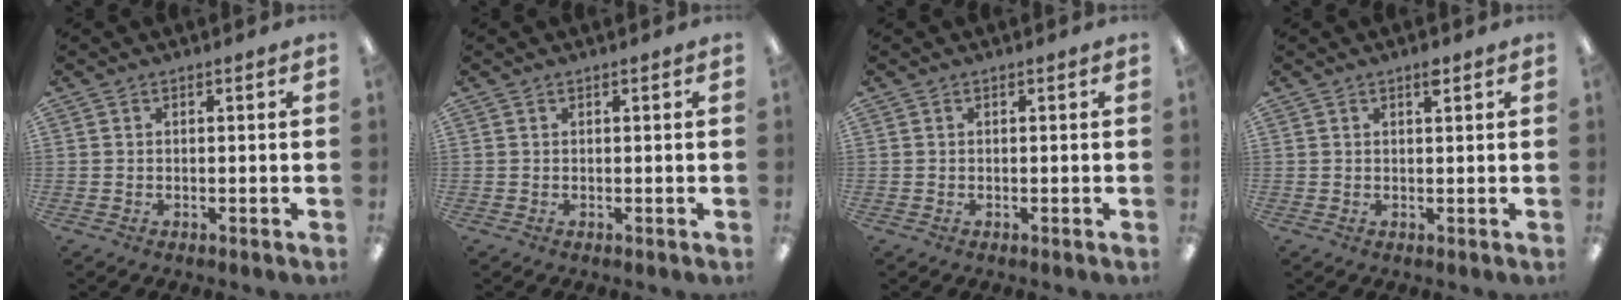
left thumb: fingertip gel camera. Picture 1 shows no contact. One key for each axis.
{"total": 0.0}
{"total": 0.0}
{"total": 1.9, "fx": 1.4, "fy": 0.4, "fz": 1.3, "tx": -0.021, "ty": -0.002, "tz": 0.022}